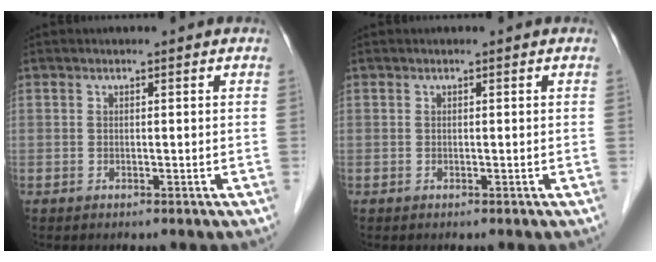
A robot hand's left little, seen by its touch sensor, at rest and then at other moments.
{"total": 0.0}